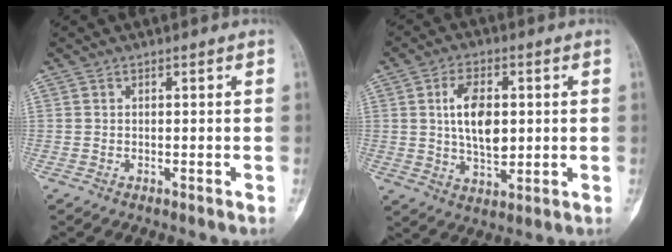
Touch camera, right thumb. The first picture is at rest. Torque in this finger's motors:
{"motor_torque": [0.65, 1.75, 0.32, -0.16, 0.33]}